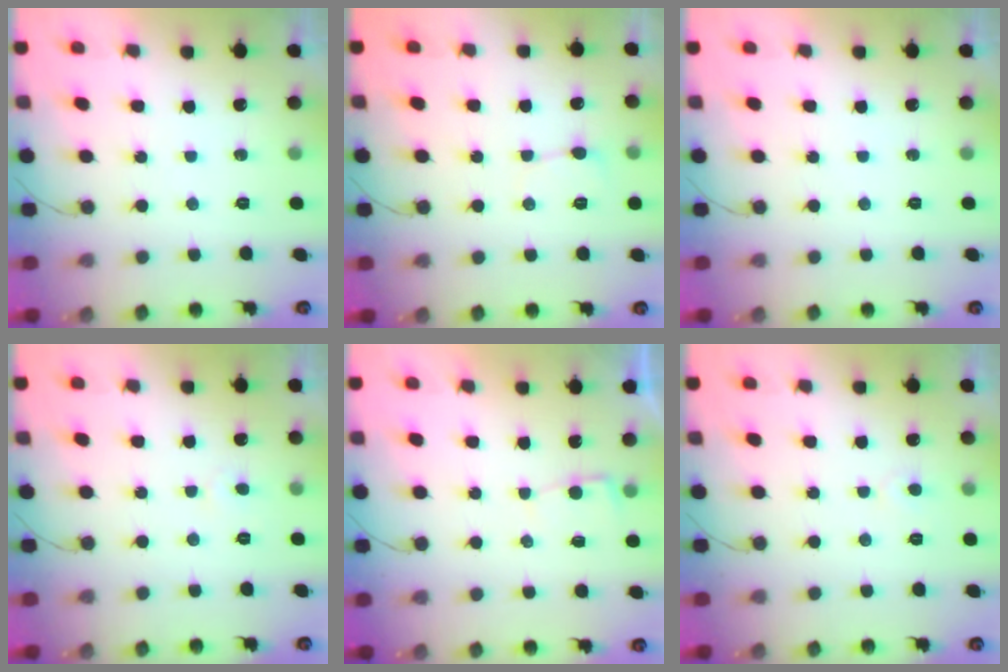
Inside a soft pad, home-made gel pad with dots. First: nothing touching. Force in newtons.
{"total": 3.6, "press": 3.5, "slide": 0.5}
{"total": 0.0}
{"total": 3.0, "press": 3.0, "slide": 0.2}
{"total": 2.1, "press": 2.1, "slide": 0.3}
{"total": 2.7, "press": 2.7, "slide": 0.2}